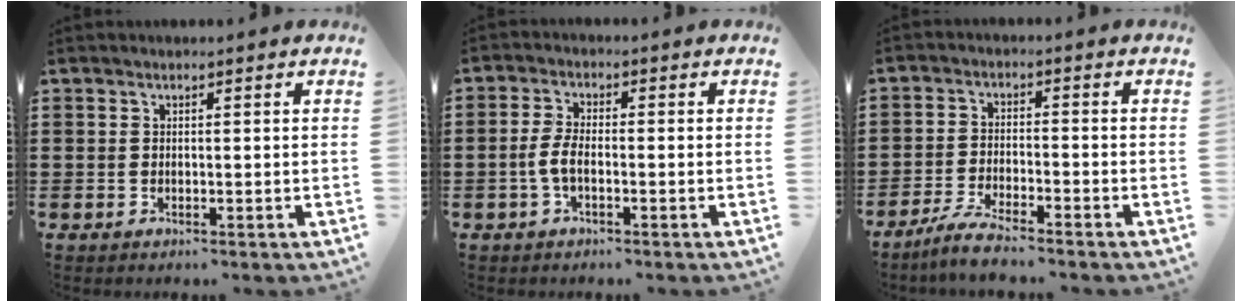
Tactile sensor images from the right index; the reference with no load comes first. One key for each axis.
{"total": 3.4, "fx": -1.1, "fy": 1.3, "fz": 3.0, "tx": -0.081, "ty": -0.007, "tz": -0.028}
{"total": 4.3, "fx": -4.0, "fy": -0.1, "fz": 1.6, "tx": -0.042, "ty": -0.007, "tz": -0.081}